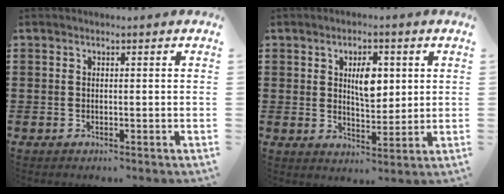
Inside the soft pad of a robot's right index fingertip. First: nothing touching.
{"total": 5.9, "force": [1.7, 3.0, 4.8], "torque": [-0.079, 0.003, 0.022]}